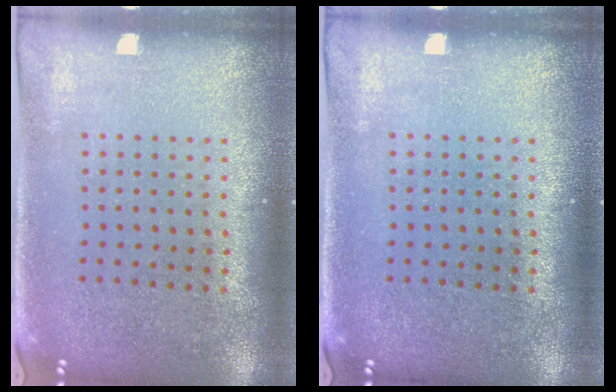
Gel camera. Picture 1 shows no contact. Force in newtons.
{"total": 0.0}